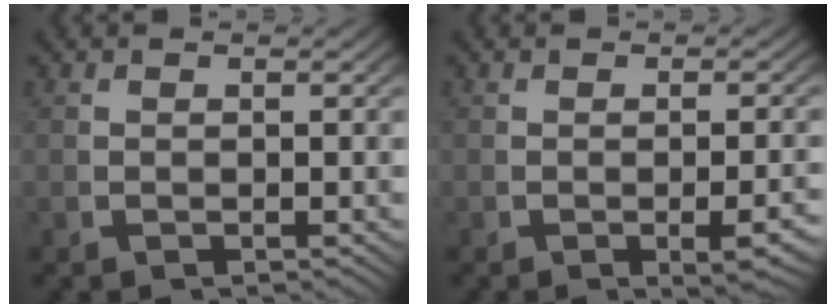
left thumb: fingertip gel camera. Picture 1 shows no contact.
{"total": 2.4, "force": [-0.7, 0.6, 2.2], "torque": [-0.032, 0.000, -0.011]}